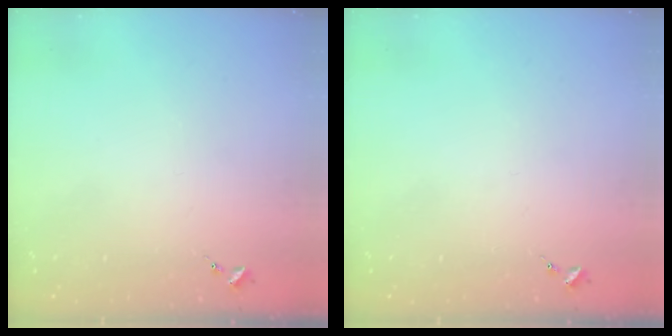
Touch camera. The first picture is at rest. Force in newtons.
{"total": 0.0}